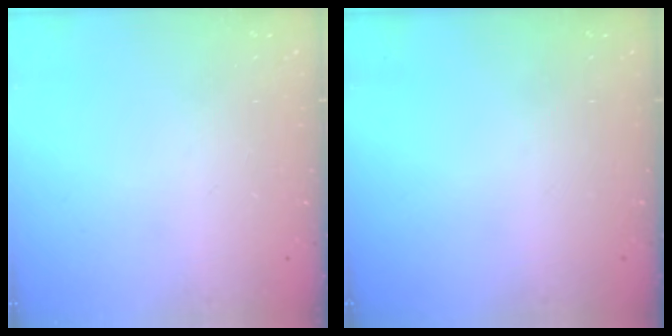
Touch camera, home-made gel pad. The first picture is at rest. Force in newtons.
{"total": 0.0}